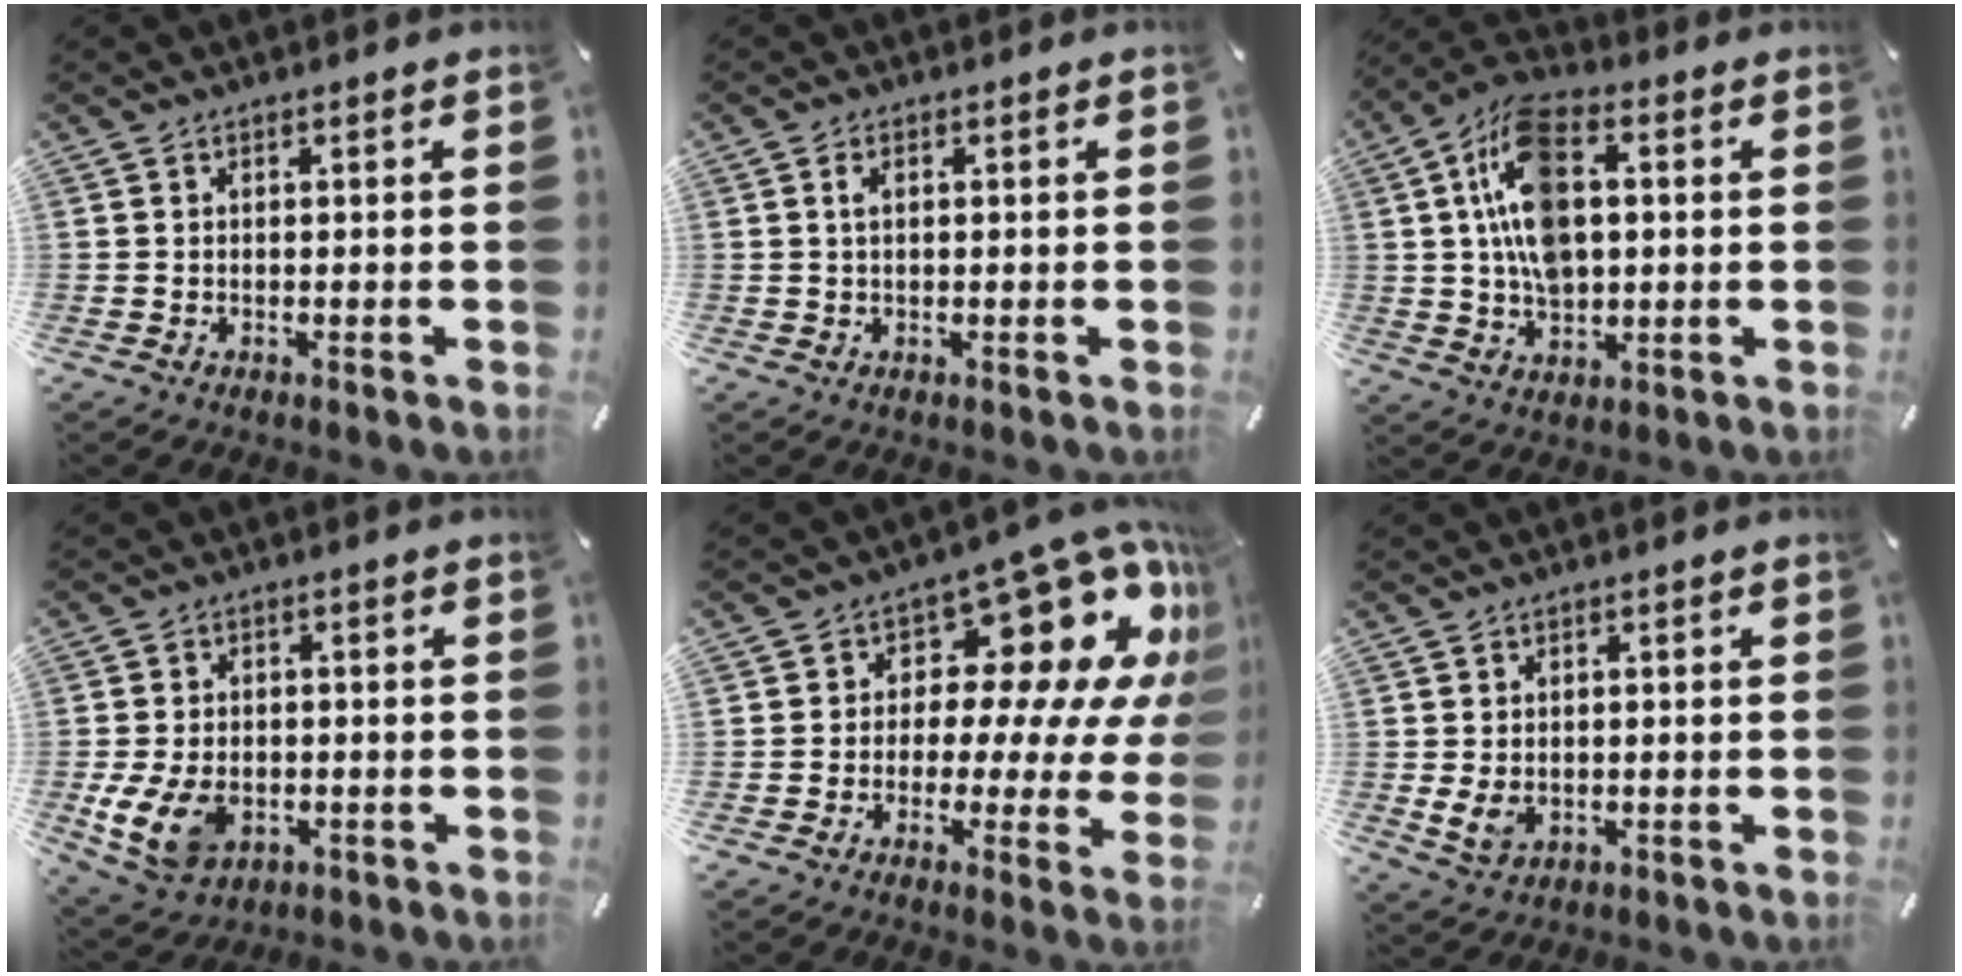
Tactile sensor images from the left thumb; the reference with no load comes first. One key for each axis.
{"total": 1.8, "fx": 0.5, "fy": 1.0, "fz": 1.4, "tx": -0.030, "ty": 0.005, "tz": 0.007}
{"total": 14.3, "fx": 2.3, "fy": 9.2, "fz": 10.7, "tx": -0.218, "ty": 0.010, "tz": 0.042}
{"total": 10.0, "fx": -2.5, "fy": 7.3, "fz": 6.4, "tx": -0.146, "ty": 0.002, "tz": -0.044}
{"total": 16.2, "fx": 7.5, "fy": 9.5, "fz": 10.8, "tx": -0.142, "ty": -0.070, "tz": 0.123}
{"total": 4.1, "fx": -0.3, "fy": 3.2, "fz": 2.5, "tx": -0.049, "ty": -0.003, "tz": -0.007}